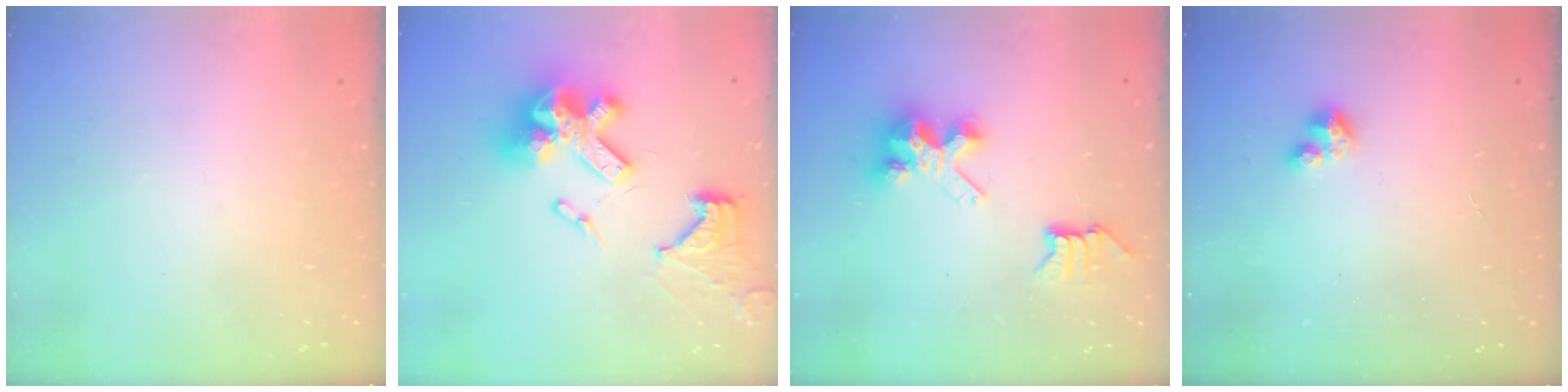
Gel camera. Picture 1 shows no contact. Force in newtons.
{"total": 20.1, "press": 20.0, "slide": 1.9}
{"total": 7.6, "press": 7.6, "slide": 0.2}
{"total": 2.9, "press": 2.9, "slide": 0.2}